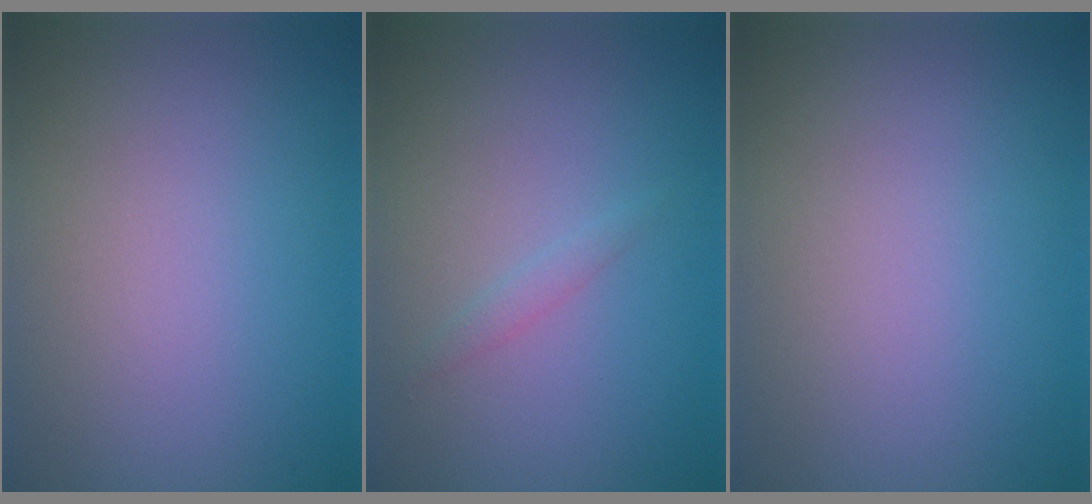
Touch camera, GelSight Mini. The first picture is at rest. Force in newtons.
{"total": 0.8, "press": 0.8, "slide": 0.0}
{"total": 0.0}